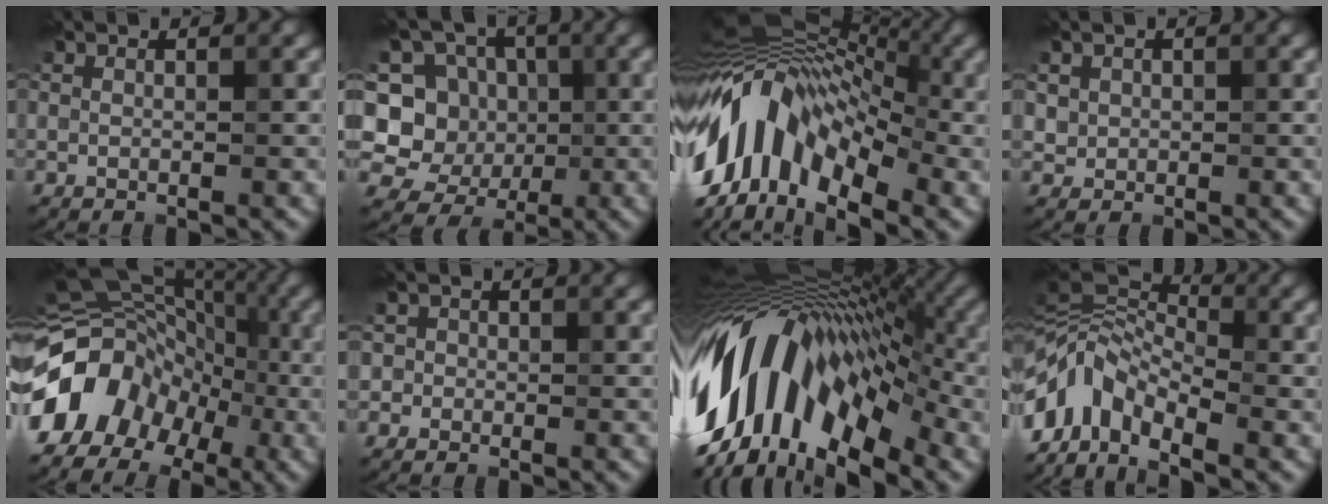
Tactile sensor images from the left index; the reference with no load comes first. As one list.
[{"total": 10.0, "force": [-1.3, 9.4, 3.1], "torque": [-0.059, 0.035, -0.050]}, {"total": 11.9, "force": [-2.7, 7.2, 9.1], "torque": [-0.162, 0.028, -0.070]}, {"total": 0.8, "force": [0.1, 0.8, 0.1], "torque": [-0.003, -0.003, 0.009]}, {"total": 9.8, "force": [-4.5, 7.4, 4.5], "torque": [-0.076, 0.007, -0.091]}, {"total": 1.1, "force": [-0.3, 1.1, 0.0], "torque": [0.010, -0.002, -0.009]}, {"total": 15.8, "force": [-3.0, 8.8, 12.7], "torque": [-0.226, 0.021, -0.060]}, {"total": 6.6, "force": [-4.0, 3.6, 3.9], "torque": [-0.070, 0.008, -0.097]}]